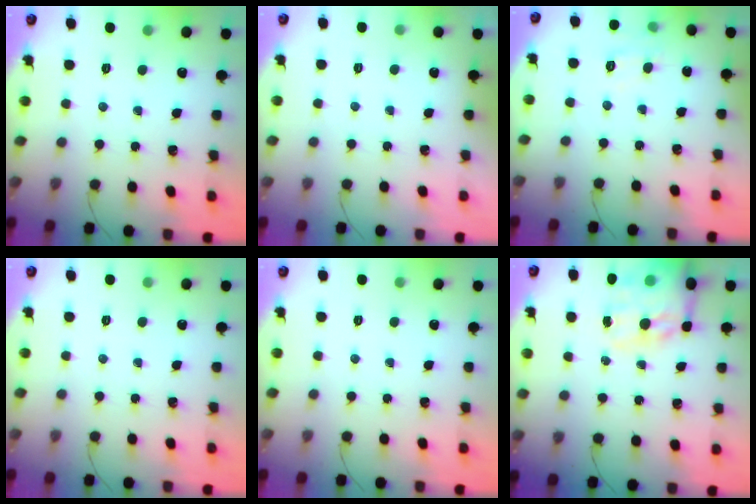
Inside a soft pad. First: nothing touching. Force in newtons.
{"total": 1.9, "press": 1.9, "slide": 0.3}
{"total": 5.1, "press": 4.9, "slide": 1.3}
{"total": 0.0}
{"total": 0.0}
{"total": 18.7, "press": 18.1, "slide": 4.6}